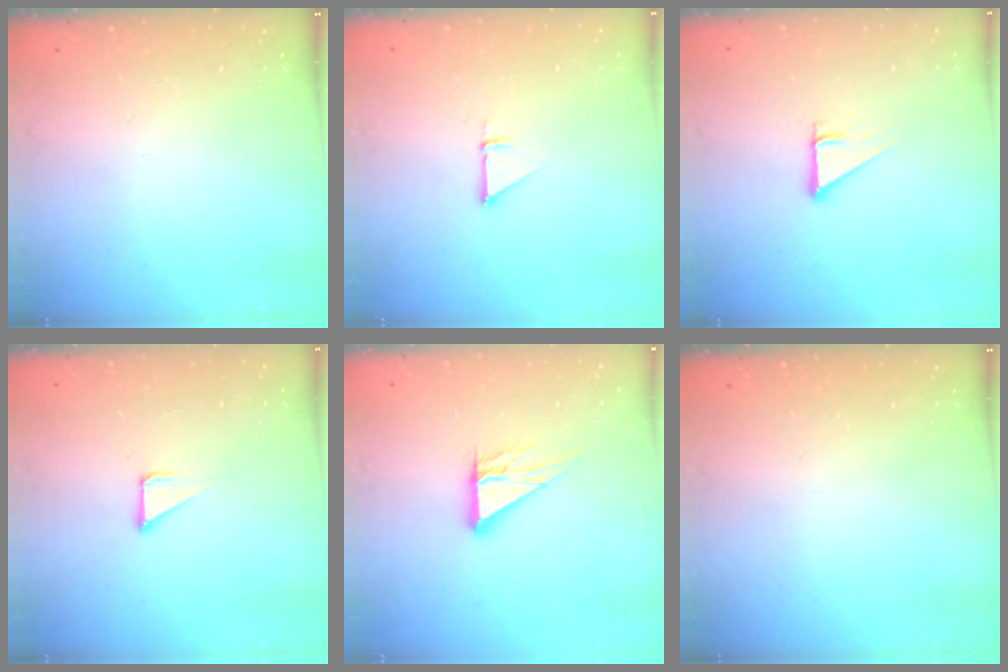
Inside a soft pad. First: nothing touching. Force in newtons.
{"total": 1.4, "press": 1.4, "slide": 0.0}
{"total": 3.3, "press": 3.3, "slide": 0.2}
{"total": 2.1, "press": 2.1, "slide": 0.1}
{"total": 9.0, "press": 9.0, "slide": 0.7}
{"total": 0.0}